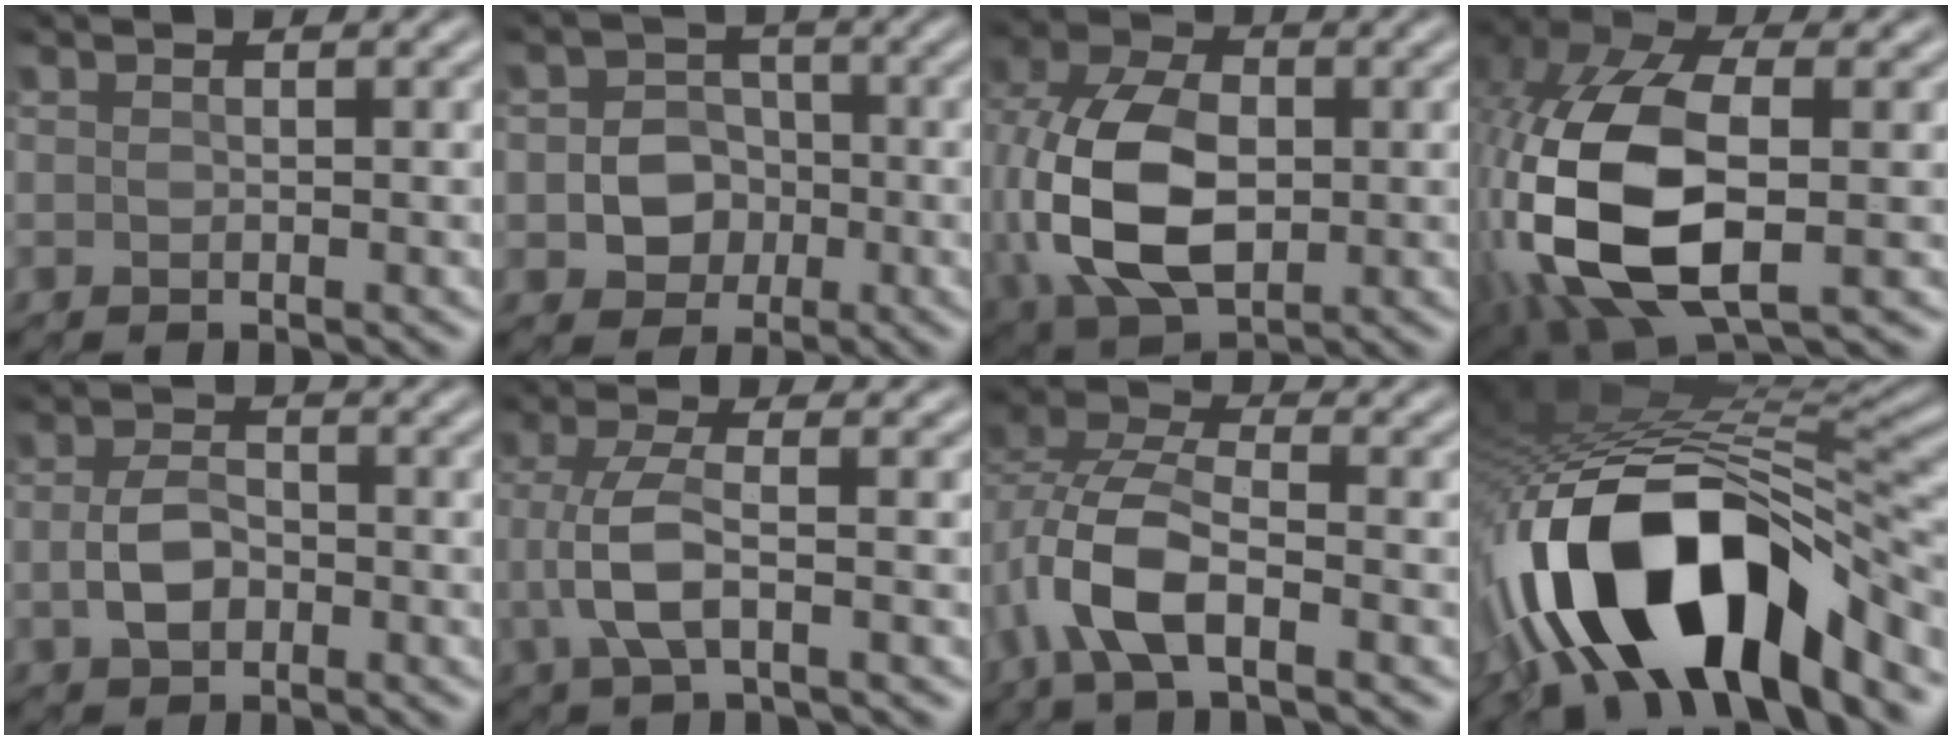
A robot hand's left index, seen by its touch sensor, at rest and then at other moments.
{"total": 4.4, "force": [-1.0, 3.8, 2.1], "torque": [-0.017, 0.005, -0.028]}
{"total": 11.8, "force": [-0.9, 7.7, 8.9], "torque": [-0.221, -0.008, -0.013]}
{"total": 12.6, "force": [-2.5, 6.3, 10.6], "torque": [-0.254, -0.005, -0.046]}
{"total": 2.9, "force": [-0.8, 1.7, 2.2], "torque": [-0.054, 0.002, -0.015]}
{"total": 4.1, "force": [-0.9, 1.0, 3.9], "torque": [-0.102, 0.003, -0.018]}
{"total": 6.6, "force": [-2.7, 2.9, 5.3], "torque": [-0.124, 0.008, -0.060]}
{"total": 16.4, "force": [-7.6, 6.1, 13.2], "torque": [-0.246, 0.008, -0.123]}